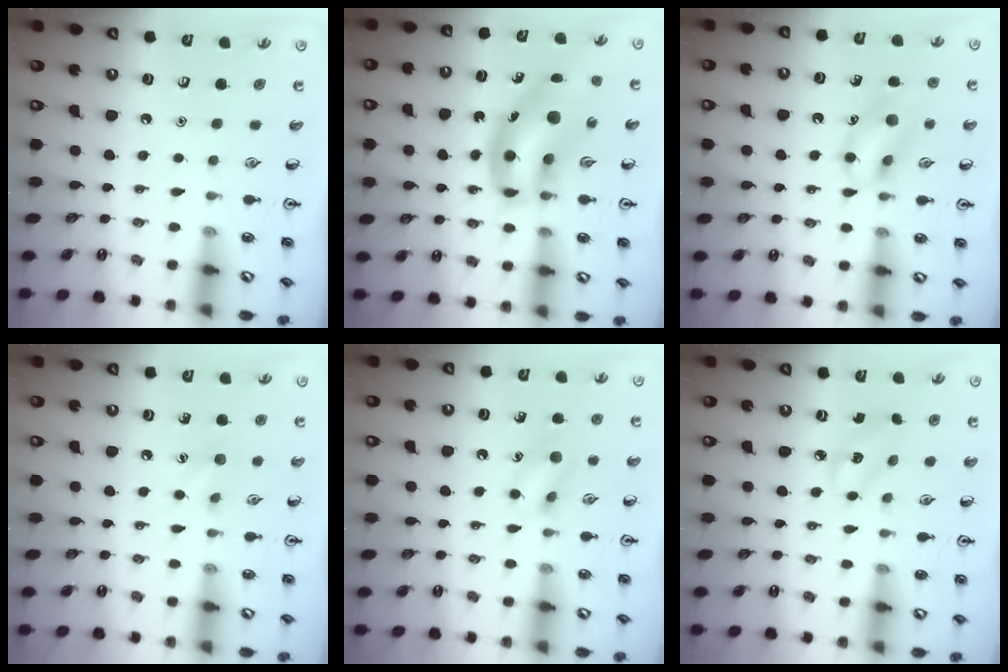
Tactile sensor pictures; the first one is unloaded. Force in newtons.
{"total": 12.6, "press": 12.1, "slide": 3.6}
{"total": 12.1, "press": 11.9, "slide": 2.0}
{"total": 5.7, "press": 5.4, "slide": 1.8}
{"total": 9.5, "press": 9.5, "slide": 0.8}
{"total": 2.9, "press": 2.8, "slide": 0.7}